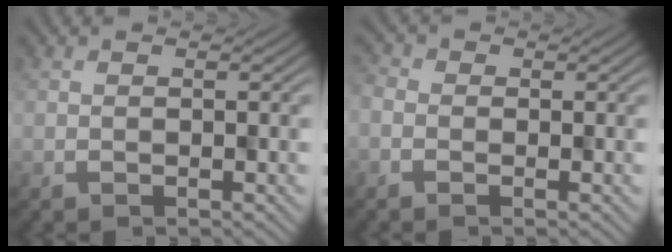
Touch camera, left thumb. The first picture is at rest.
{"total": 1.9, "force": [-0.9, 1.5, 0.7], "torque": [-0.005, -0.002, -0.020]}